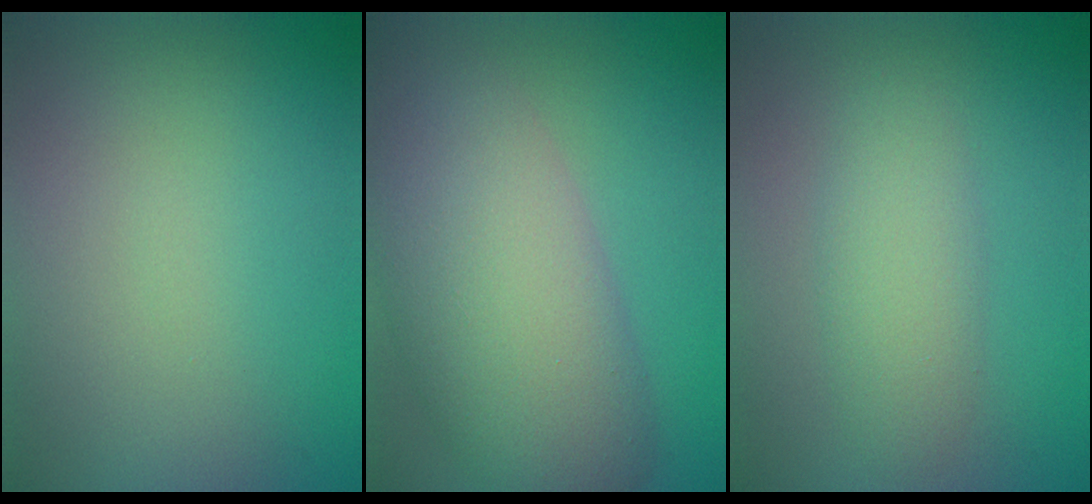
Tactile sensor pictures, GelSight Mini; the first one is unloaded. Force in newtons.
{"total": 10.1, "press": 10.0, "slide": 0.6}
{"total": 3.2, "press": 3.2, "slide": 0.1}